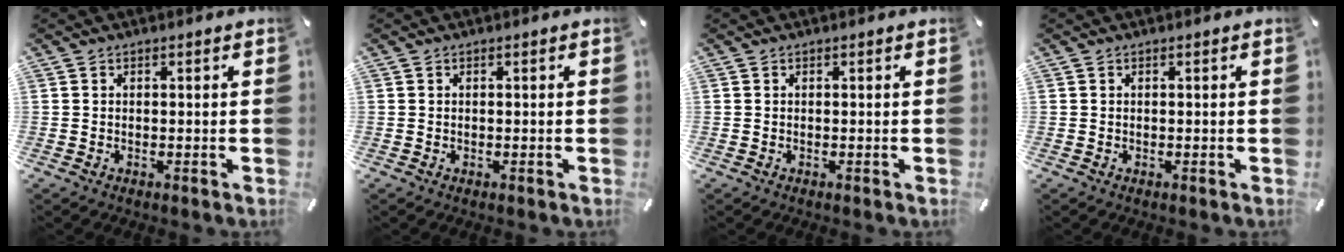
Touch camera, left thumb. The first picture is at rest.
{"total": 0.0}
{"total": 0.0}
{"total": 0.0}